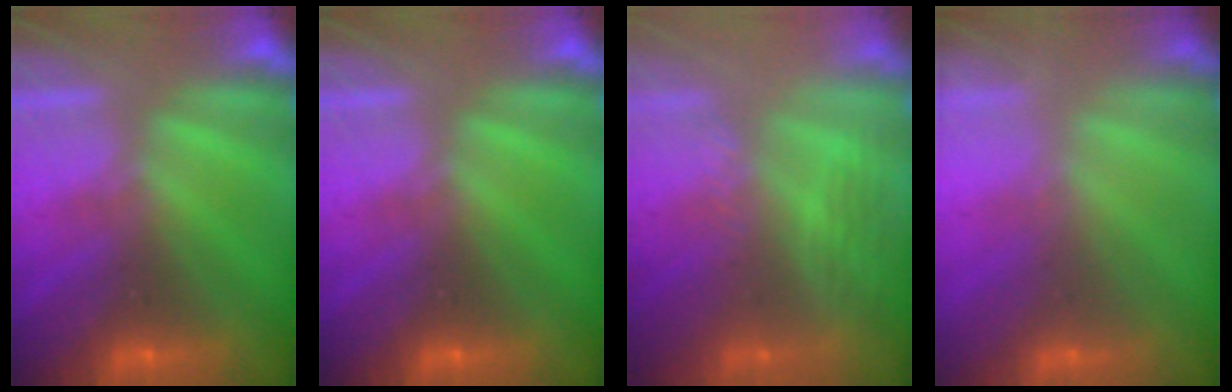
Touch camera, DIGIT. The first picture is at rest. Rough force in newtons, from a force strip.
{"total": 0.0}
{"total": 2.7}
{"total": 1.7}